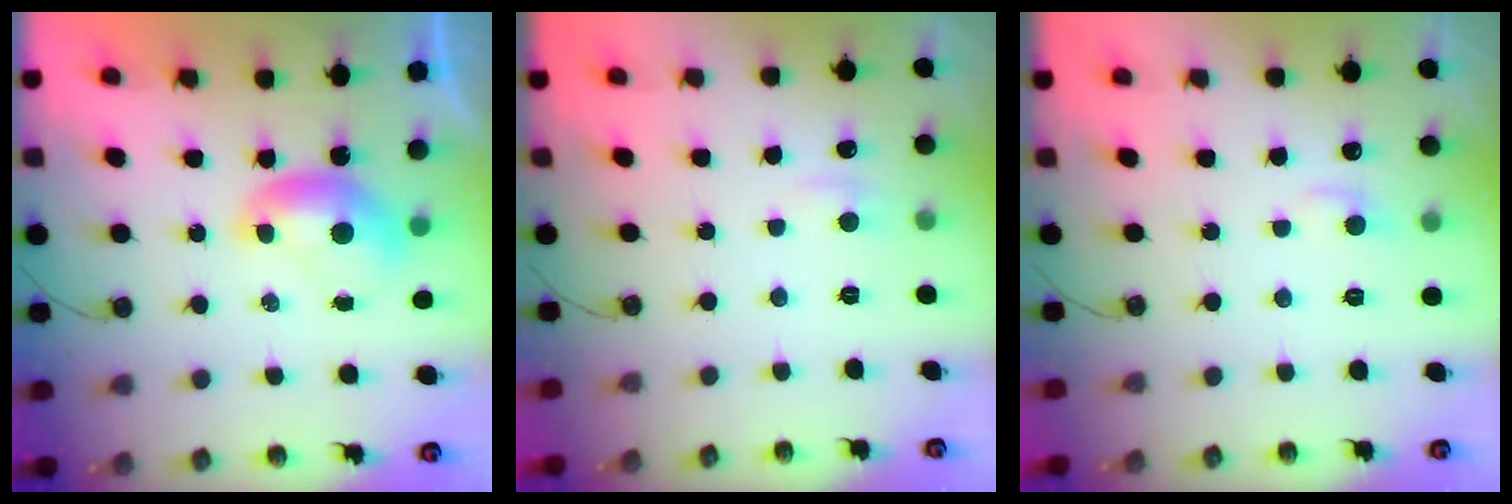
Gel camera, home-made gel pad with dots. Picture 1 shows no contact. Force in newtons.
{"total": 1.7, "press": 1.6, "slide": 0.5}
{"total": 1.5, "press": 1.4, "slide": 0.6}